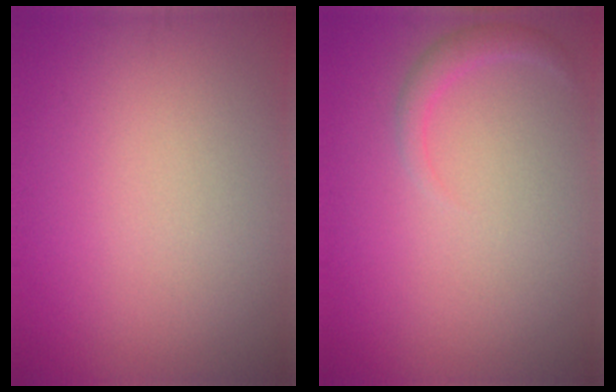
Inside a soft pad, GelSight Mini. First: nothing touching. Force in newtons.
{"total": 1.5, "press": 1.5, "slide": 0.2}